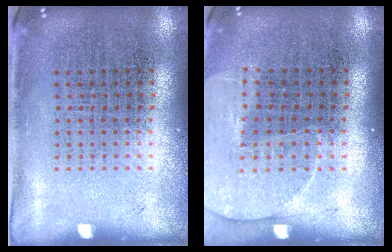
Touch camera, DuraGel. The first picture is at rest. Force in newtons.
{"total": 1.3, "press": 1.3, "slide": 0.4}